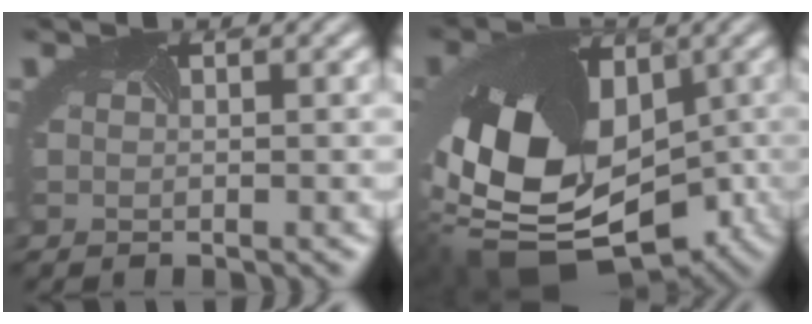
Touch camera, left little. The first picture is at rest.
{"total": 15.7, "force": [-3.7, 10.7, 10.9], "torque": [-0.226, -0.033, -0.042]}